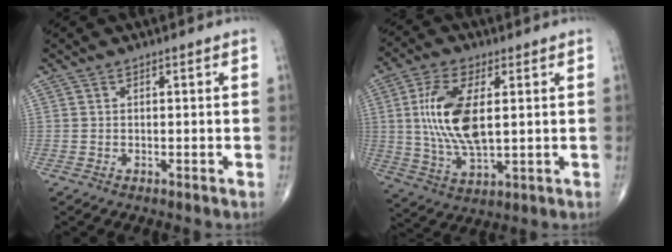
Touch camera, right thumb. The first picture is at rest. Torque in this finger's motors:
{"motor_torque": [1.99, 2.06, 1.74, 0.19, 0.23]}